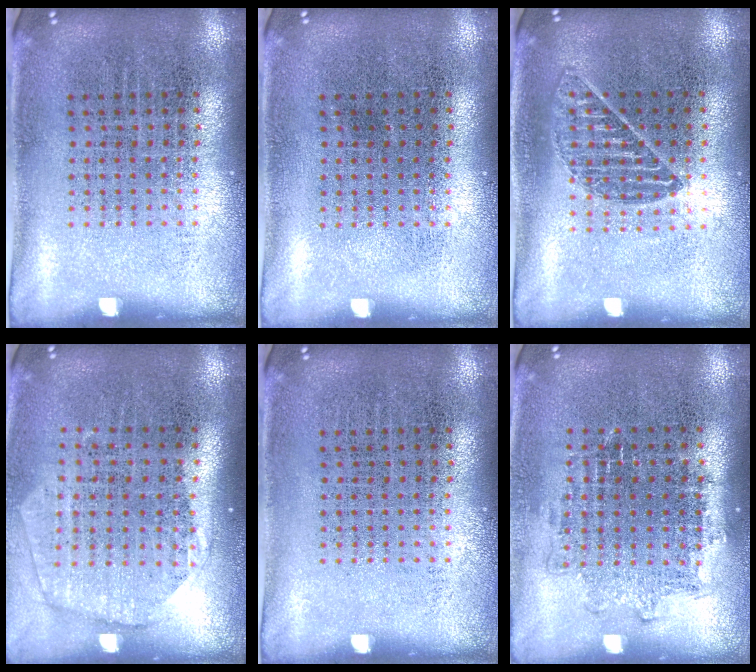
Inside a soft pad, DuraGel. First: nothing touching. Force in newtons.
{"total": 0.0}
{"total": 1.0, "press": 0.9, "slide": 0.4}
{"total": 1.8, "press": 1.5, "slide": 0.9}
{"total": 0.0}
{"total": 1.3, "press": 1.1, "slide": 0.7}